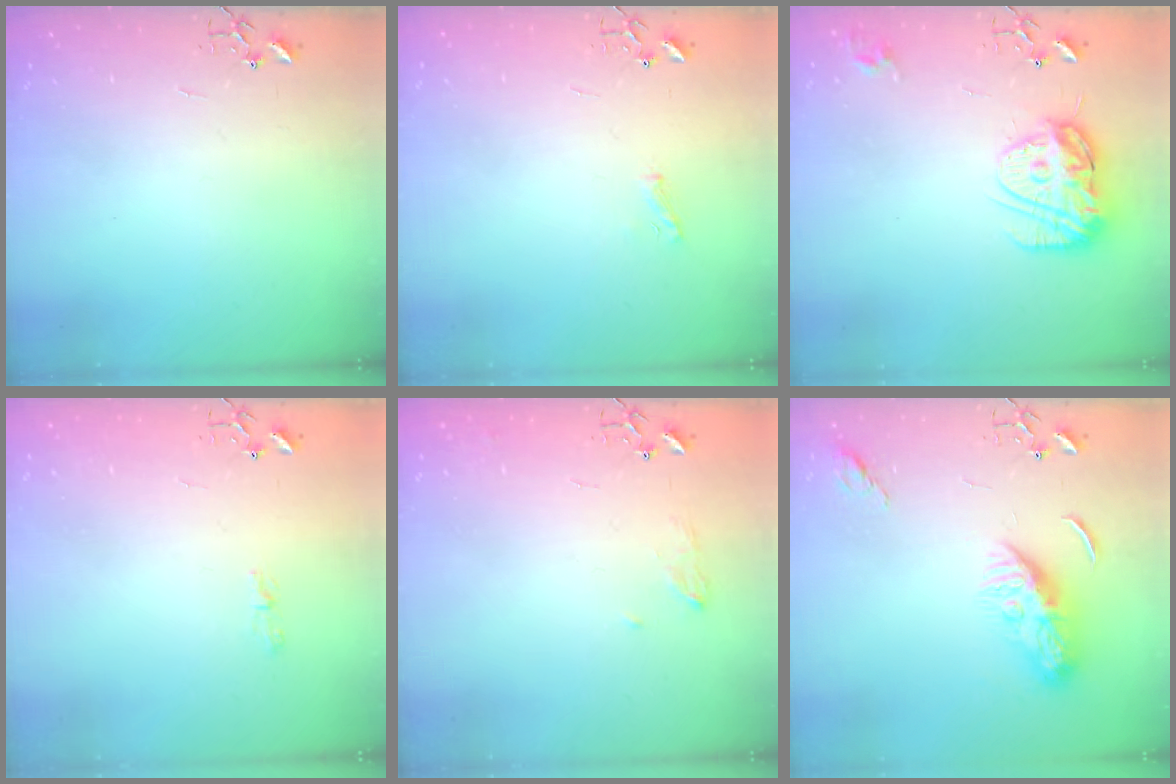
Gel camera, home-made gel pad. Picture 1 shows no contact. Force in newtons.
{"total": 5.5, "press": 5.5, "slide": 0.7}
{"total": 14.9, "press": 14.8, "slide": 1.2}
{"total": 3.9, "press": 3.9, "slide": 0.5}
{"total": 7.0, "press": 7.0, "slide": 0.8}
{"total": 10.3, "press": 10.2, "slide": 0.9}